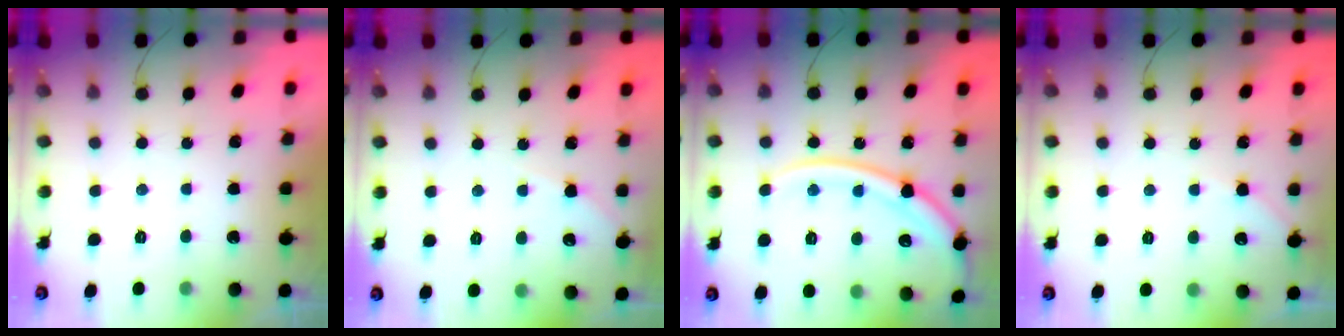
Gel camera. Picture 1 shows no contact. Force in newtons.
{"total": 4.0, "press": 4.0, "slide": 0.6}
{"total": 16.2, "press": 16.2, "slide": 1.5}
{"total": 3.0, "press": 2.9, "slide": 0.5}